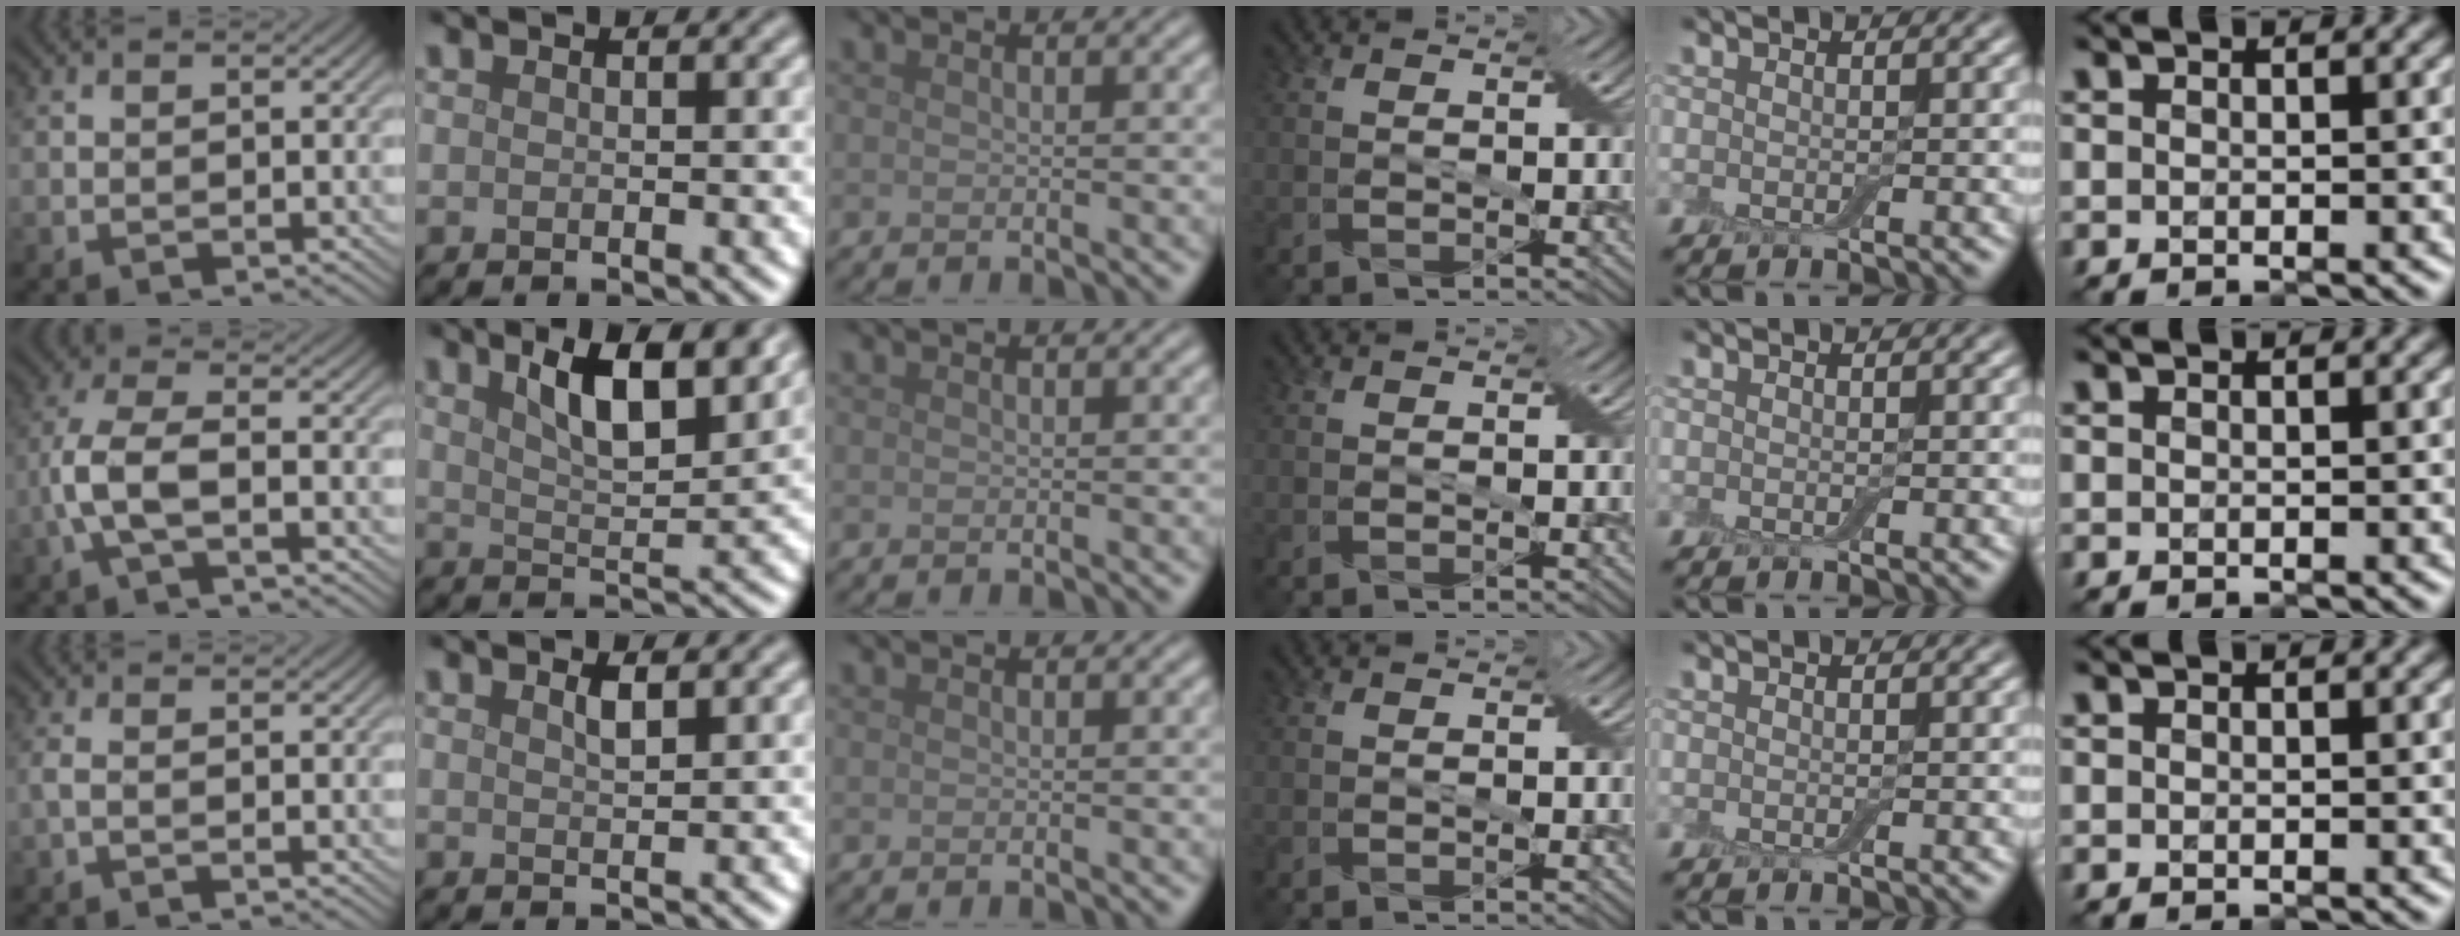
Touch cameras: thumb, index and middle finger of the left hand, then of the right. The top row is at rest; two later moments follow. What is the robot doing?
{"motion": "insert", "object": "box of matches"}